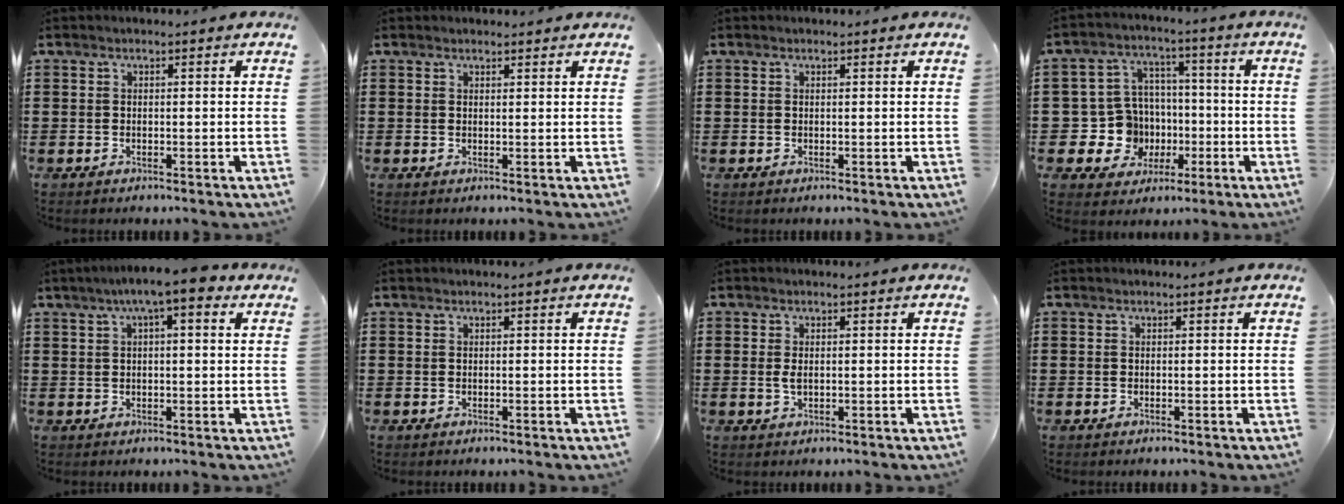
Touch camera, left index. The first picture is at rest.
{"total": 1.0, "force": [1.0, 0.2, 0.2], "torque": [-0.004, 0.000, 0.020]}
{"total": 0.0}
{"total": 10.2, "force": [-1.3, 9.7, 2.9], "torque": [-0.113, 0.003, -0.015]}
{"total": 6.6, "force": [3.6, 1.0, 5.4], "torque": [-0.101, 0.003, 0.059]}
{"total": 0.0}
{"total": 1.6, "force": [0.1, 0.7, 1.5], "torque": [-0.037, 0.000, -0.001]}
{"total": 0.0}